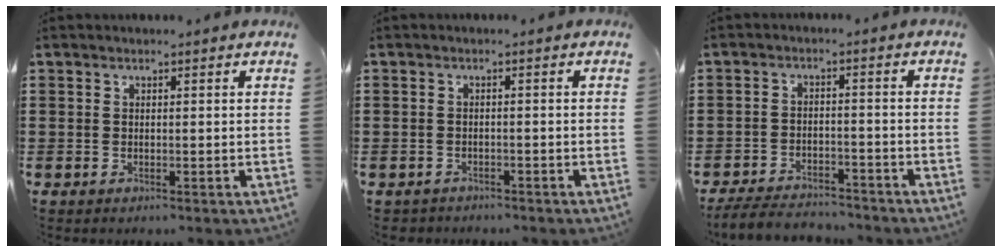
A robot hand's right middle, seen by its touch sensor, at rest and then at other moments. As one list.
[{"total": 1.4, "force": [-1.3, 0.4, -0.1], "torque": [-0.003, 0.002, -0.030]}, {"total": 4.7, "force": [-4.5, 0.8, 0.9], "torque": [-0.028, 0.001, -0.094]}]